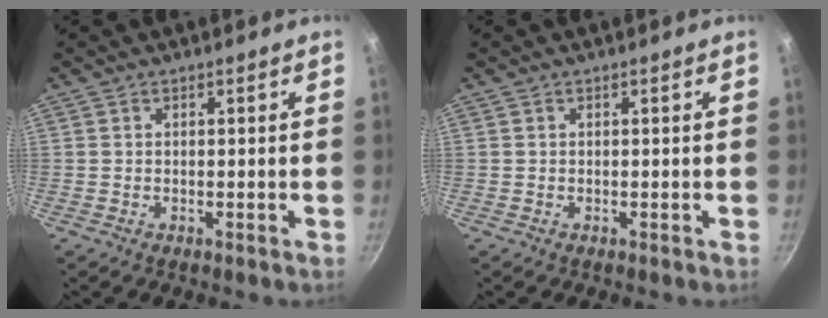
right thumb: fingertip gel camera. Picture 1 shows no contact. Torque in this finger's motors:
{"motor_torque": [-0.08, -0.08, 0.06, 0.00, 0.01]}